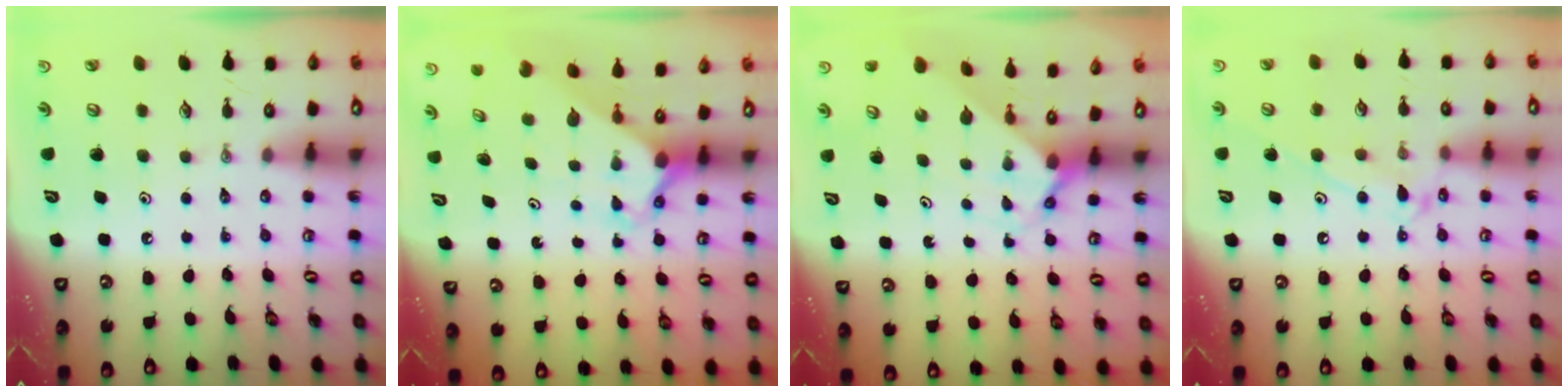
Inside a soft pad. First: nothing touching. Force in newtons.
{"total": 2.7, "press": 2.7, "slide": 0.2}
{"total": 2.0, "press": 2.0, "slide": 0.2}
{"total": 11.3, "press": 11.3, "slide": 0.7}